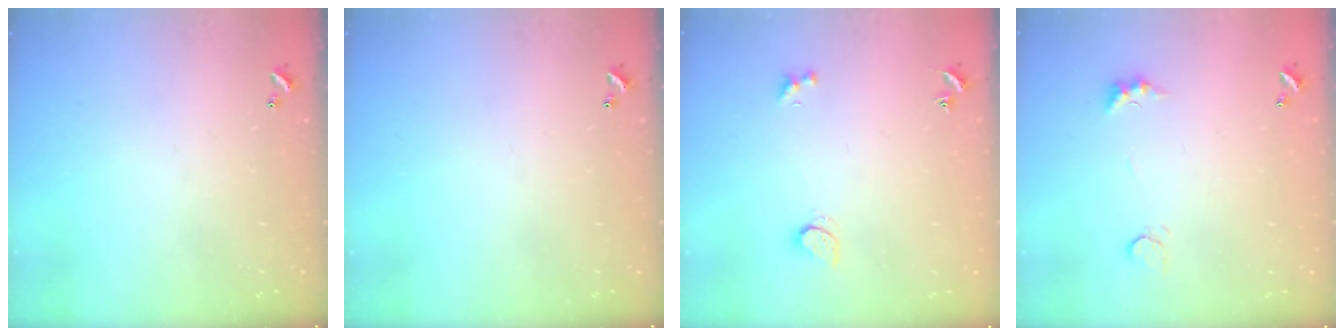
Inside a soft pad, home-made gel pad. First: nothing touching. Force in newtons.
{"total": 0.0}
{"total": 1.8, "press": 1.7, "slide": 0.5}
{"total": 3.8, "press": 3.8, "slide": 0.6}